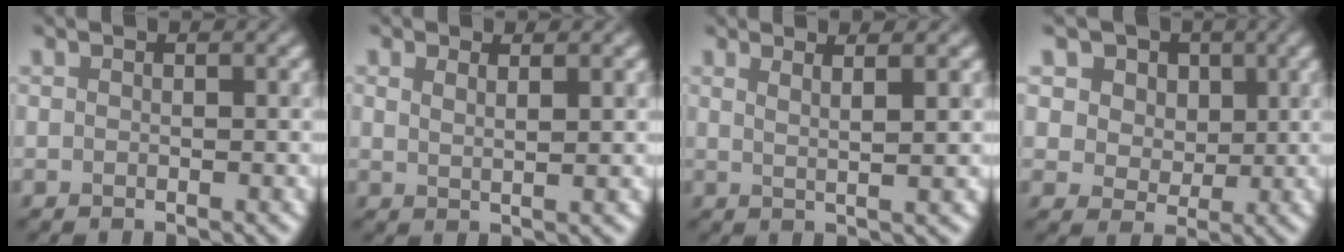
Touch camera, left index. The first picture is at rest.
{"total": 2.1, "force": [1.3, 0.8, 1.4], "torque": [-0.014, 0.003, 0.014]}
{"total": 2.8, "force": [1.7, 0.7, 2.2], "torque": [-0.031, 0.007, 0.013]}
{"total": 8.1, "force": [4.1, 6.0, 3.6], "torque": [-0.069, 0.002, 0.051]}